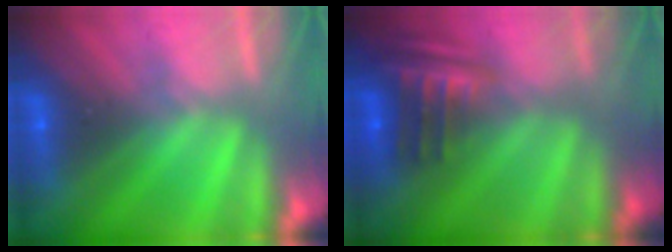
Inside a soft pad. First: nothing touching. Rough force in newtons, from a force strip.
{"total": 8.6}